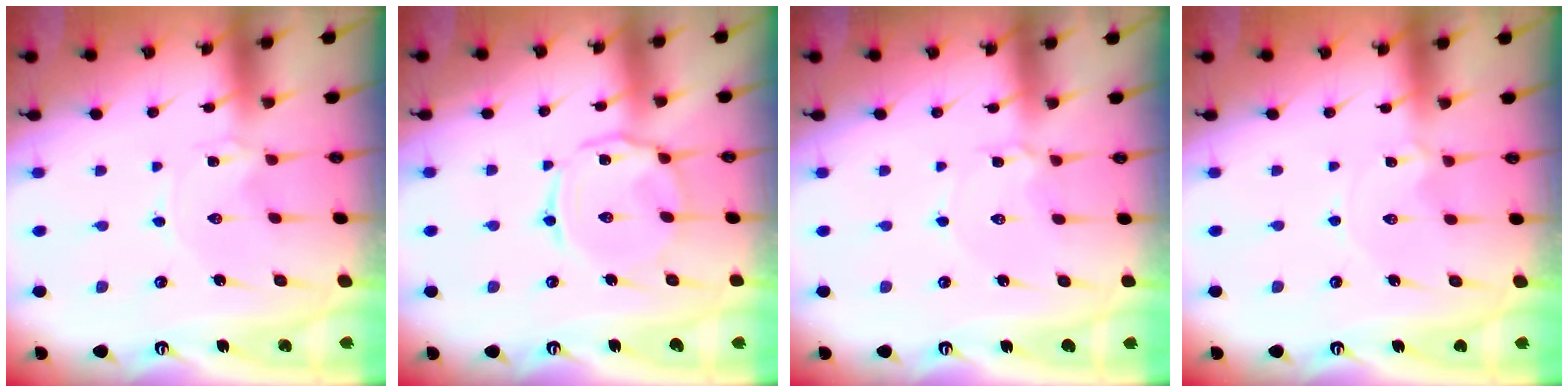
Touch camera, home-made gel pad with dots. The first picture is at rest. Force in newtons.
{"total": 7.2, "press": 7.2, "slide": 0.6}
{"total": 2.8, "press": 2.8, "slide": 0.3}
{"total": 0.8, "press": 0.8, "slide": 0.1}